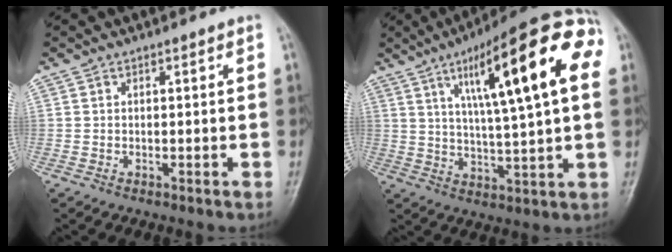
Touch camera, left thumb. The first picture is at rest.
{"total": 22.4, "force": [7.1, 4.9, 20.7], "torque": [-0.290, 0.011, 0.100]}